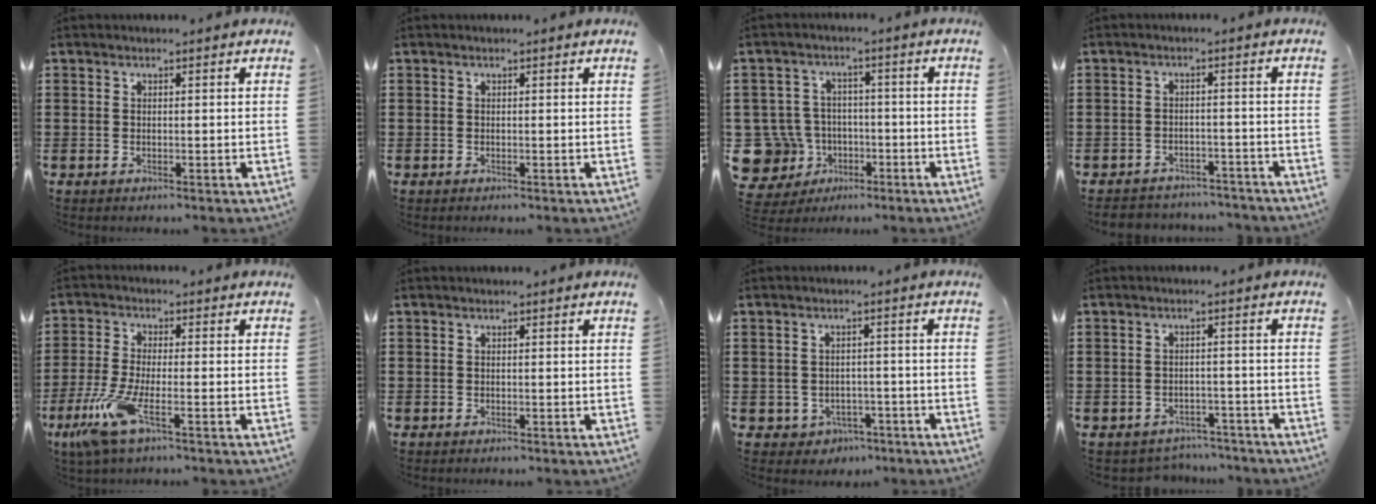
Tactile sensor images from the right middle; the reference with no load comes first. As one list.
[{"total": 0.0}, {"total": 8.8, "force": [-2.4, 8.0, 3.0], "torque": [-0.127, 0.004, -0.046]}, {"total": 2.9, "force": [-2.8, 0.5, -0.2], "torque": [-0.005, -0.002, -0.062]}, {"total": 7.3, "force": [-3.7, 1.5, 6.1], "torque": [-0.145, -0.019, -0.071]}, {"total": 0.0}, {"total": 2.0, "force": [-1.5, 1.3, 0.1], "torque": [-0.013, 0.002, -0.036]}, {"total": 2.6, "force": [-2.5, 0.6, -0.3], "torque": [-0.005, 0.001, -0.057]}]